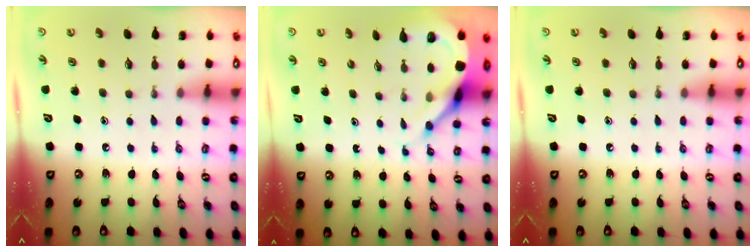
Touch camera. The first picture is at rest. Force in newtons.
{"total": 8.1, "press": 8.0, "slide": 0.9}
{"total": 0.0}